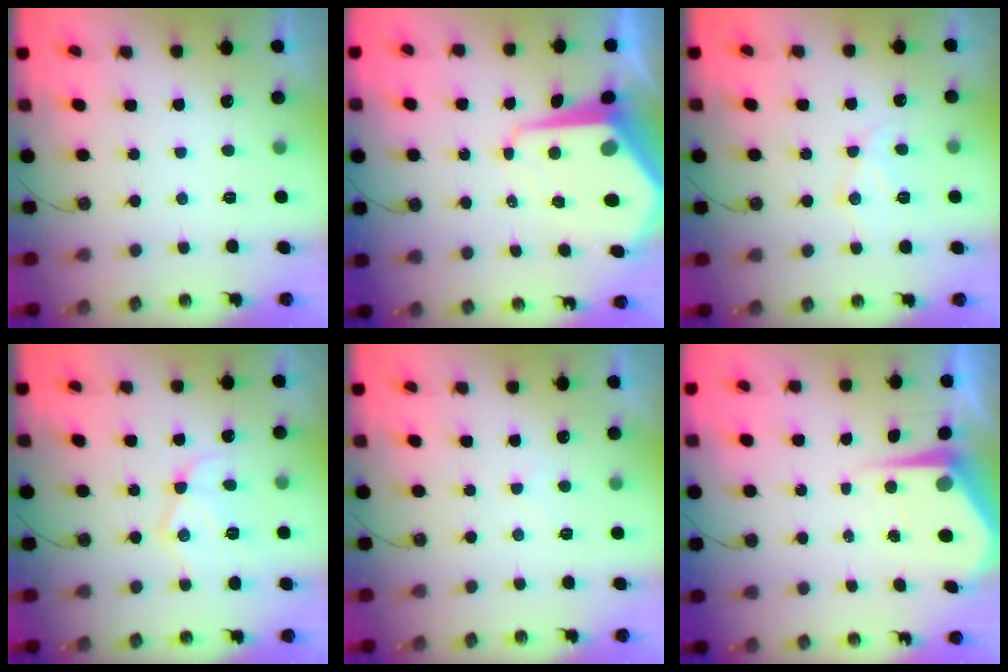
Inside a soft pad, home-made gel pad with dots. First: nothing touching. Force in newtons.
{"total": 11.8, "press": 11.8, "slide": 1.2}
{"total": 11.1, "press": 11.0, "slide": 0.9}
{"total": 12.8, "press": 12.8, "slide": 1.0}
{"total": 5.0, "press": 5.0, "slide": 0.8}
{"total": 6.4, "press": 6.4, "slide": 0.6}